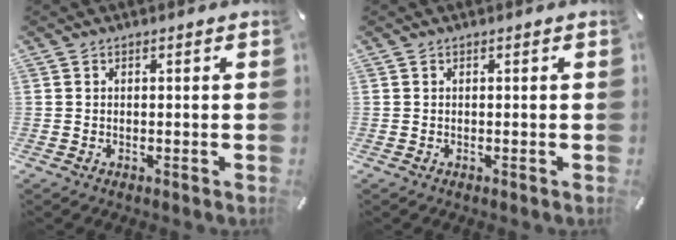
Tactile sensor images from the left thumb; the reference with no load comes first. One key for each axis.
{"total": 0.0}